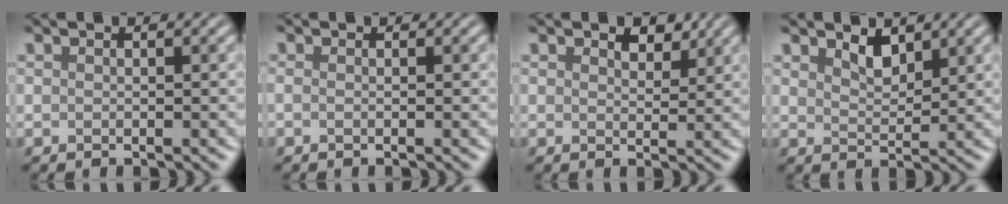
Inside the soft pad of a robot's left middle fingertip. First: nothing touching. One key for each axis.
{"total": 0.7, "fx": -0.1, "fy": 0.4, "fz": 0.6, "tx": -0.001, "ty": -0.004, "tz": -0.009}
{"total": 2.1, "fx": 1.9, "fy": 0.6, "fz": 0.6, "tx": -0.011, "ty": 0.000, "tz": 0.033}
{"total": 1.8, "fx": 1.7, "fy": 0.5, "fz": 0.5, "tx": -0.016, "ty": 0.000, "tz": 0.036}